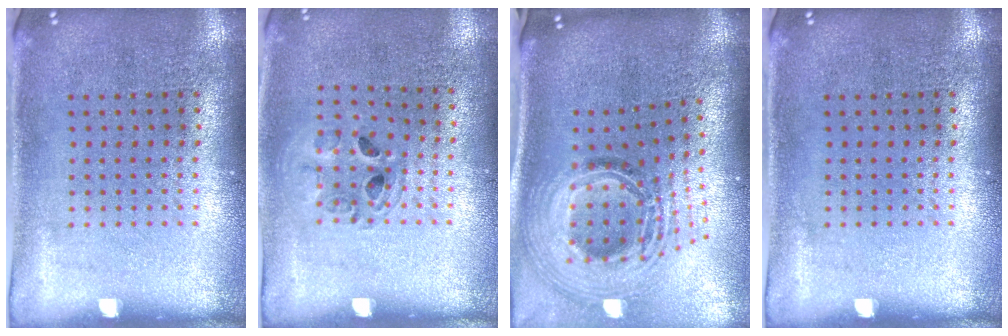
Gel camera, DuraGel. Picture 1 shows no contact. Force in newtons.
{"total": 1.0, "press": 1.0, "slide": 0.1}
{"total": 2.4, "press": 1.8, "slide": 1.6}
{"total": 0.0}